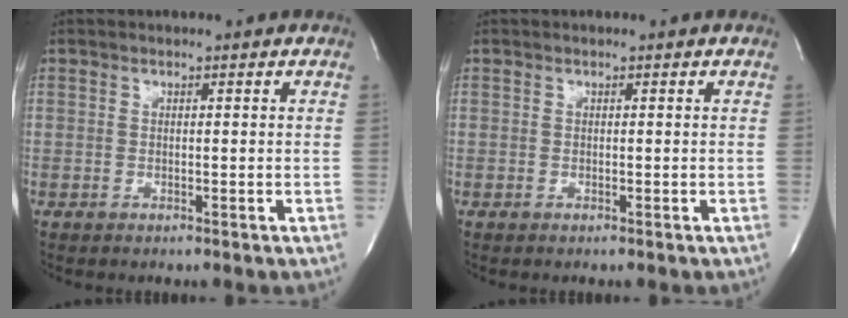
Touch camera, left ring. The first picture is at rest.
{"total": 0.0}